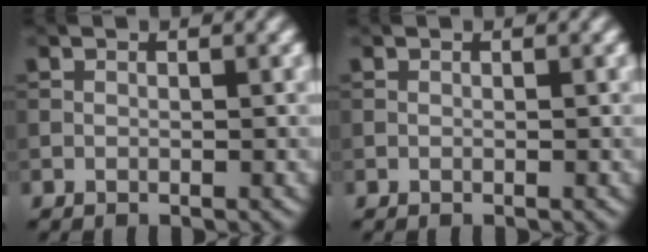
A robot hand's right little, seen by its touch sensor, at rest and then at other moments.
{"total": 0.0}